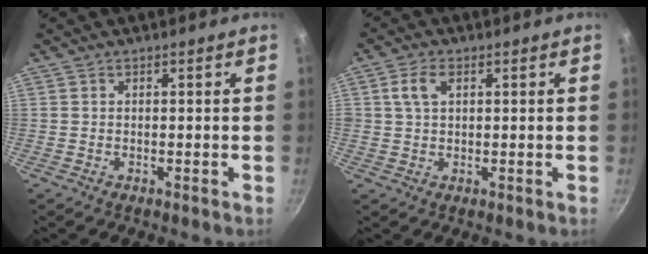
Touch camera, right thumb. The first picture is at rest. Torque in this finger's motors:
{"motor_torque": [0.58, 2.18, 1.01, -0.13, 0.10]}